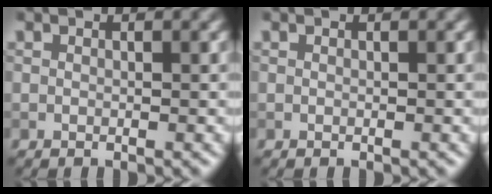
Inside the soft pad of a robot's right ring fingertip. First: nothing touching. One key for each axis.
{"total": 0.0}